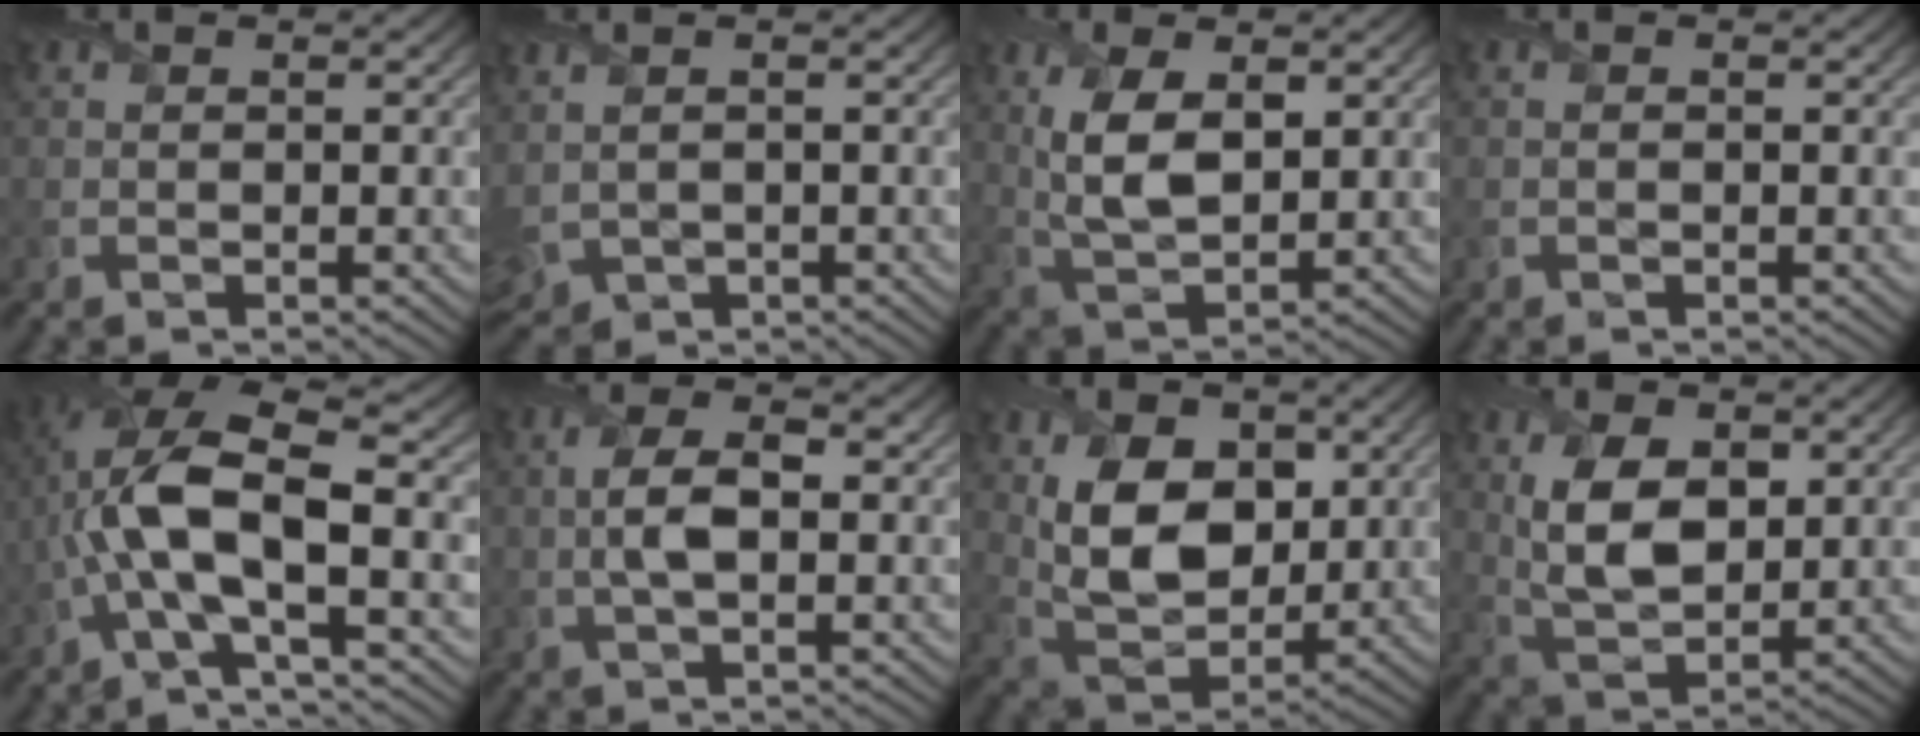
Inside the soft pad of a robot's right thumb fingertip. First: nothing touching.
{"total": 4.4, "force": [-0.4, 2.7, 3.4], "torque": [-0.094, -0.010, 0.003]}
{"total": 7.6, "force": [2.0, 3.7, 6.3], "torque": [-0.143, 0.000, 0.043]}
{"total": 0.0}
{"total": 11.7, "force": [-1.5, 4.2, 10.9], "torque": [-0.240, 0.012, -0.037]}
{"total": 5.0, "force": [0.2, 2.2, 4.5], "torque": [-0.103, 0.006, 0.002]}
{"total": 10.8, "force": [2.6, 7.2, 7.5], "torque": [-0.164, -0.006, 0.045]}
{"total": 8.7, "force": [2.2, 5.1, 6.7], "torque": [-0.144, -0.001, 0.045]}